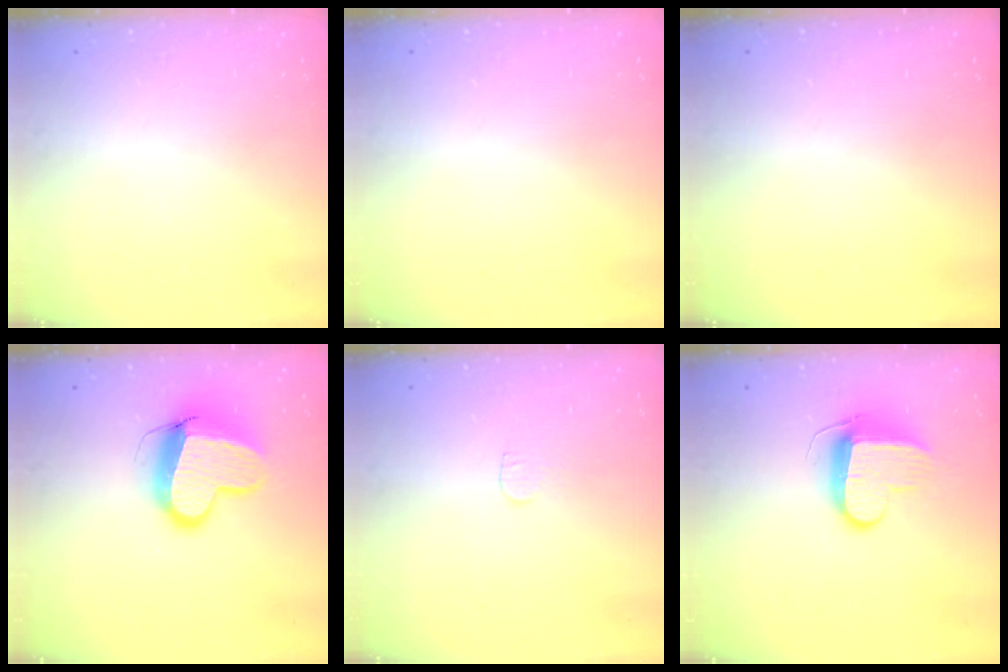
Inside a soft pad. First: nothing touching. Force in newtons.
{"total": 0.0}
{"total": 0.6, "press": 0.6, "slide": 0.2}
{"total": 12.8, "press": 12.7, "slide": 1.4}
{"total": 3.4, "press": 3.3, "slide": 0.3}
{"total": 9.6, "press": 9.6, "slide": 0.6}